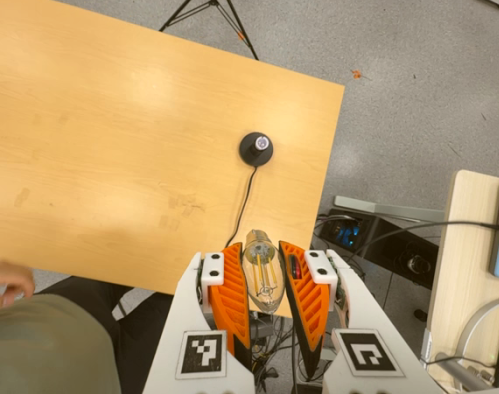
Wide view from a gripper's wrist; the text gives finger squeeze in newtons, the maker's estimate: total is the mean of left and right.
{"total": 19.6, "left": 21.7, "right": 17.5}